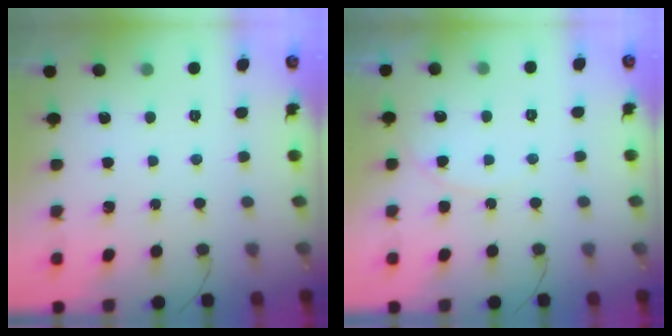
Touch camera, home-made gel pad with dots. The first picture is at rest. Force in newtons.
{"total": 6.2, "press": 6.2, "slide": 0.7}